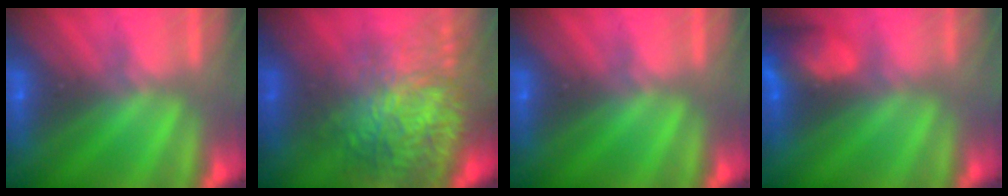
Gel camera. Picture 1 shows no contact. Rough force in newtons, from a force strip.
{"total": 7.5}
{"total": 0.0}
{"total": 5.8}